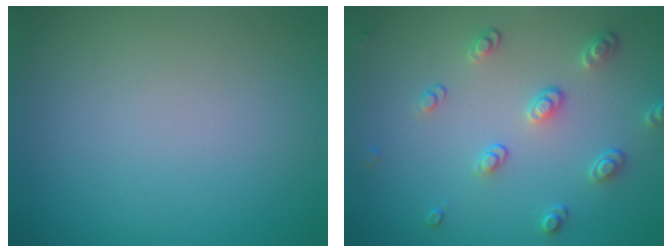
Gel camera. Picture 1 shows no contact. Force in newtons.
{"total": 2.8, "press": 2.5, "slide": 1.1}